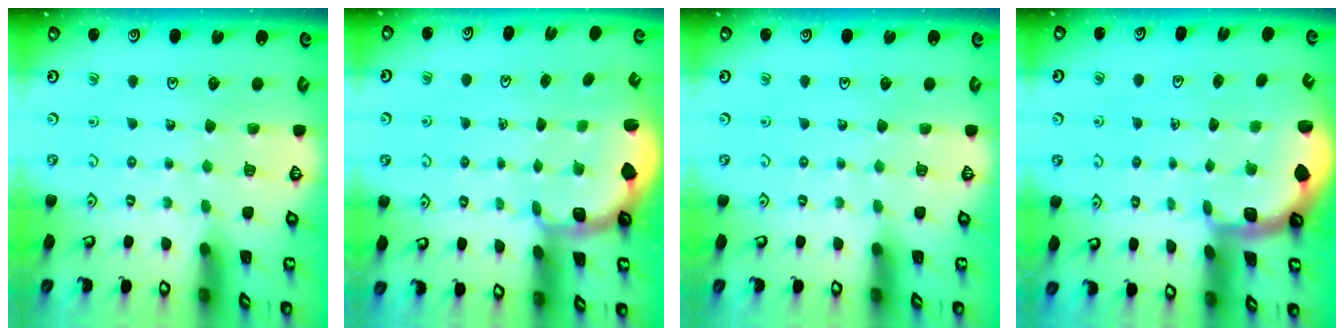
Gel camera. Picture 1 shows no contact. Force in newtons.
{"total": 2.4, "press": 1.2, "slide": 2.1}
{"total": 0.0}
{"total": 1.5, "press": 1.5, "slide": 0.2}